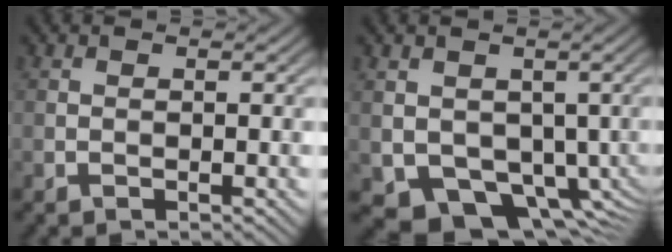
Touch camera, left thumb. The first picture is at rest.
{"total": 8.1, "force": [-1.0, 6.2, 5.1], "torque": [-0.094, -0.039, -0.011]}